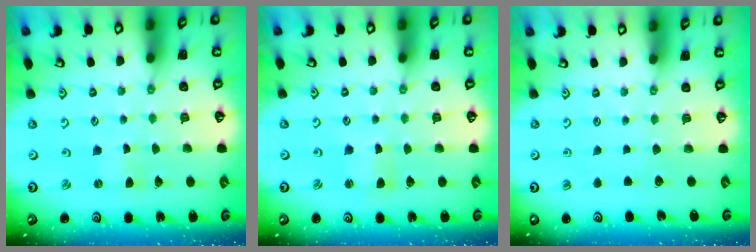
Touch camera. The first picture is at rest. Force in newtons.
{"total": 1.2, "press": 1.2, "slide": 0.3}
{"total": 0.0}